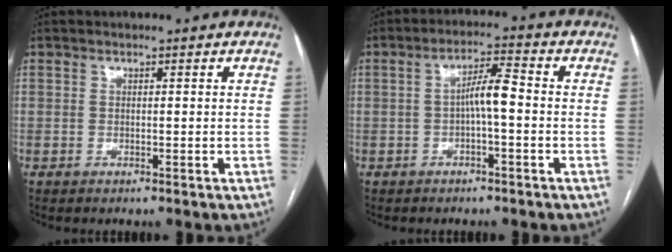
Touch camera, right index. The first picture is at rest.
{"total": 4.8, "force": [-0.6, 0.6, 4.7], "torque": [-0.080, 0.015, -0.010]}